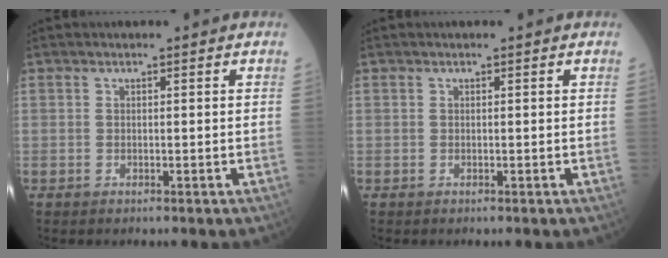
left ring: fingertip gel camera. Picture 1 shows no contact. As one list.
[{"total": 0.0}]